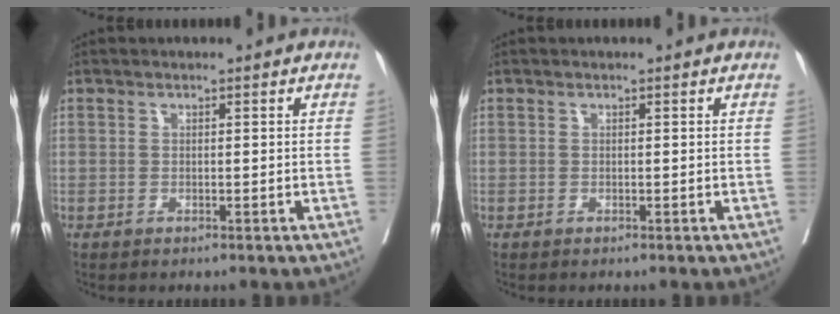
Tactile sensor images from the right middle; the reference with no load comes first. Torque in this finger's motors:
{"motor_torque": [0.25, -0.17, 0.03, -0.03]}